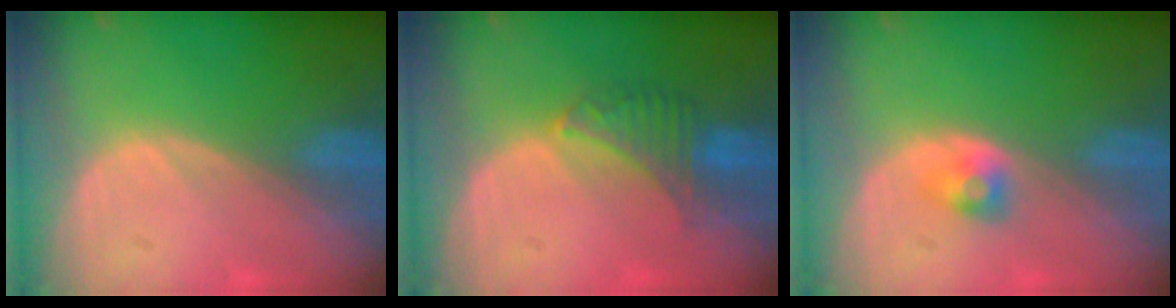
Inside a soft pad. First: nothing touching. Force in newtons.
{"total": 4.8, "press": 4.8, "slide": 0.5}
{"total": 2.6, "press": 2.3, "slide": 1.2}